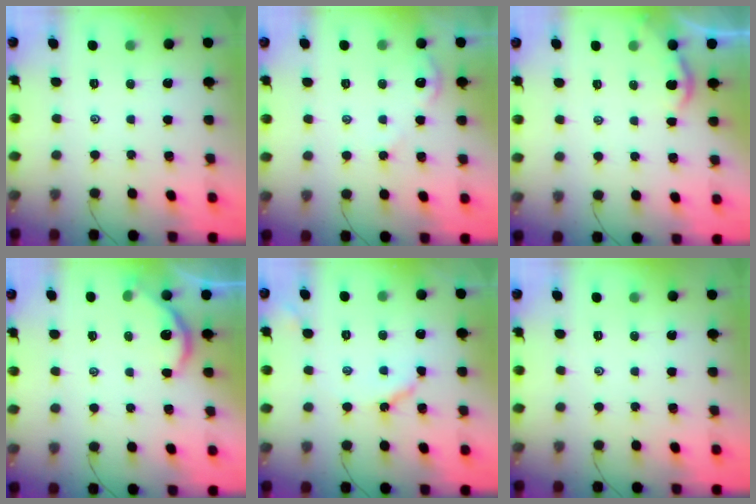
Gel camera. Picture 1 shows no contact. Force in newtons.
{"total": 2.4, "press": 2.4, "slide": 0.4}
{"total": 2.0, "press": 1.9, "slide": 0.4}
{"total": 3.2, "press": 3.1, "slide": 0.4}
{"total": 5.7, "press": 5.7, "slide": 0.7}
{"total": 0.0}